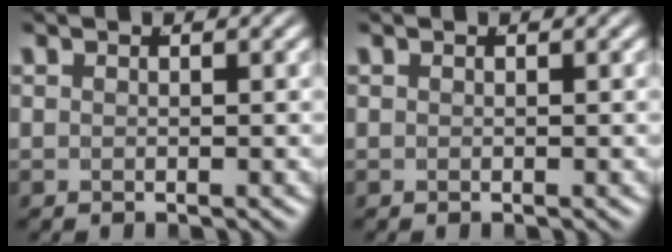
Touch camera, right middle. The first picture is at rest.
{"total": 0.0}